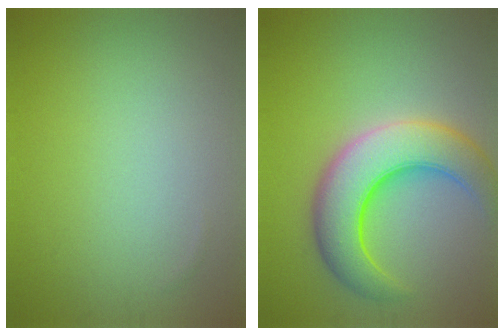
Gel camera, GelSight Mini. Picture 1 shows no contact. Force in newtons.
{"total": 8.4, "press": 8.4, "slide": 0.3}